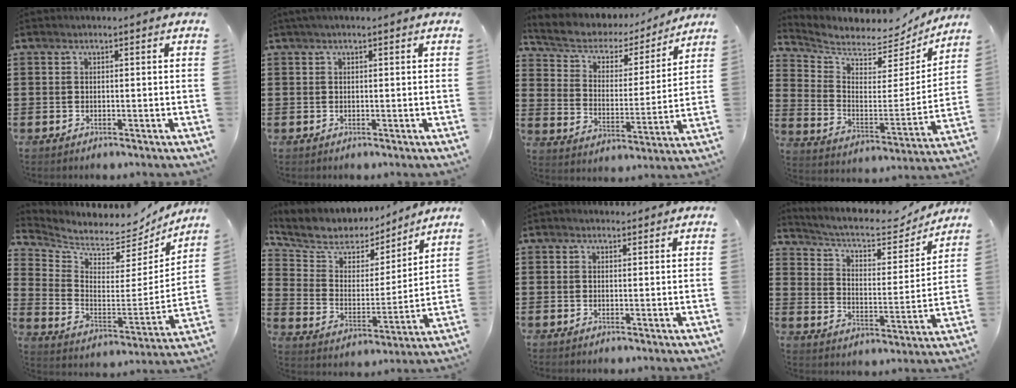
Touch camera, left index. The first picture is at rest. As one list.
[{"total": 0.6, "force": [0.2, 0.0, 0.6], "torque": [-0.010, 0.000, 0.005]}, {"total": 4.8, "force": [3.7, 2.6, 1.6], "torque": [-0.056, -0.022, 0.056]}, {"total": 5.4, "force": [5.1, 1.6, 0.6], "torque": [-0.049, -0.049, 0.085]}, {"total": 4.8, "force": [4.7, 1.1, 0.2], "torque": [-0.037, -0.055, 0.078]}, {"total": 6.8, "force": [5.7, 3.4, 1.5], "torque": [-0.073, -0.036, 0.097]}, {"total": 0.9, "force": [0.8, 0.4, 0.1], "torque": [-0.003, 0.004, 0.015]}, {"total": 6.1, "force": [5.1, 1.8, 2.8], "torque": [-0.079, -0.027, 0.082]}]